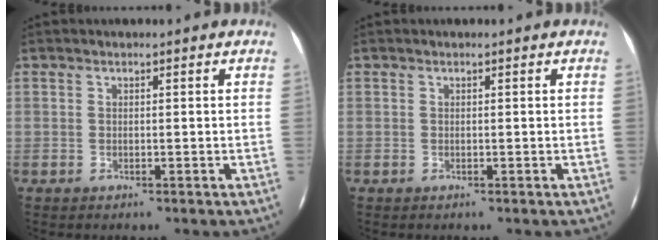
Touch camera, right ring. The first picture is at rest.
{"total": 0.0}